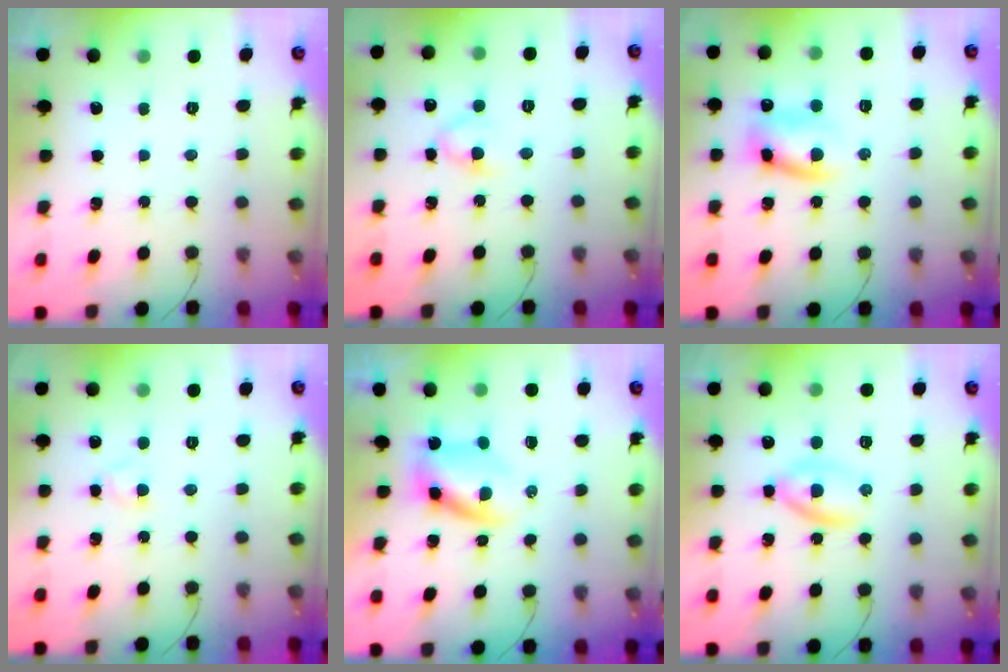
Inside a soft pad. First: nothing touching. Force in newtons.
{"total": 3.9, "press": 3.7, "slide": 1.2}
{"total": 10.7, "press": 10.5, "slide": 2.0}
{"total": 2.5, "press": 2.3, "slide": 1.1}
{"total": 4.9, "press": 4.8, "slide": 1.0}
{"total": 3.0, "press": 2.9, "slide": 0.9}